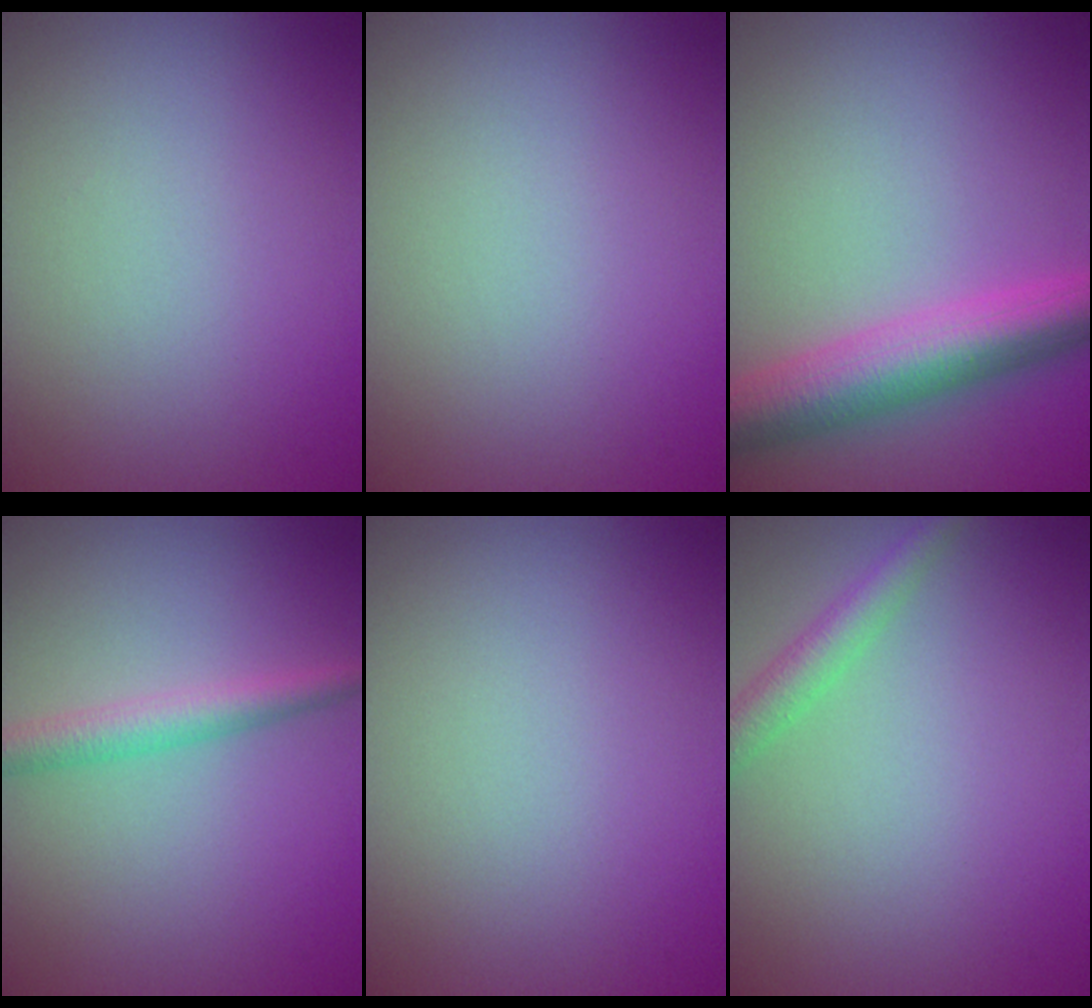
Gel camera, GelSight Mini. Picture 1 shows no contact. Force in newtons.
{"total": 0.0}
{"total": 6.7, "press": 6.7, "slide": 0.3}
{"total": 2.7, "press": 2.7, "slide": 0.0}
{"total": 0.0}
{"total": 2.3, "press": 2.3, "slide": 0.1}